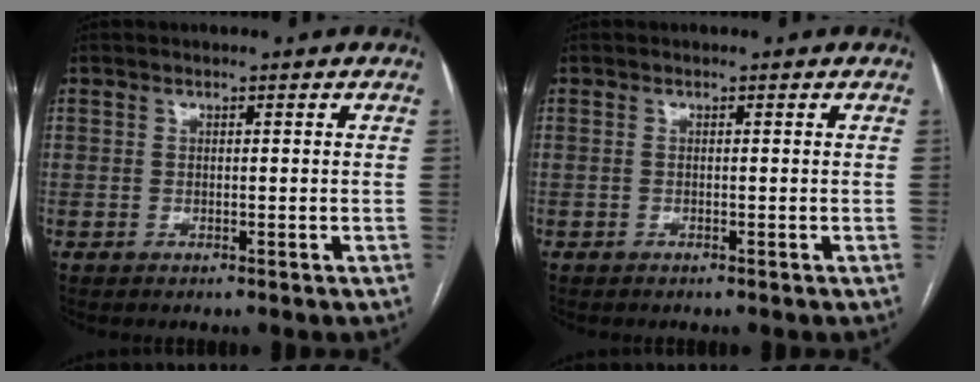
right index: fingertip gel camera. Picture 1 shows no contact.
{"total": 0.0}